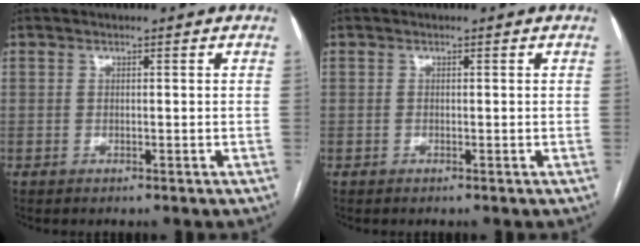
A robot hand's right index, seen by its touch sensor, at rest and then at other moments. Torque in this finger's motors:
{"motor_torque": [0.12, 0.00, 0.06, 0.01]}